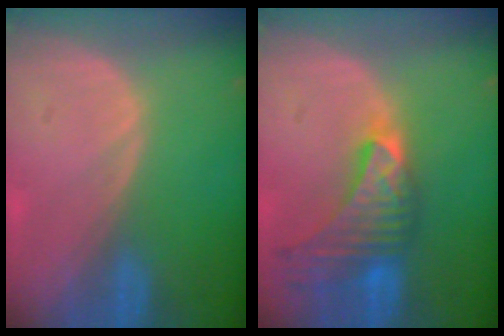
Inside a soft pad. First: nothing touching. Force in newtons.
{"total": 9.4, "press": 8.4, "slide": 4.3}